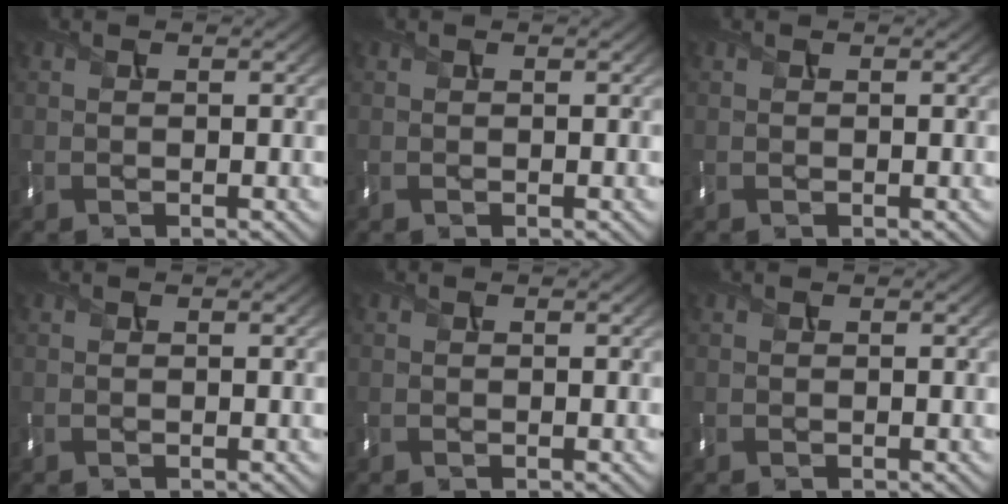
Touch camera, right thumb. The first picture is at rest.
{"total": 0.0}
{"total": 0.0}
{"total": 0.0}
{"total": 0.0}
{"total": 0.0}